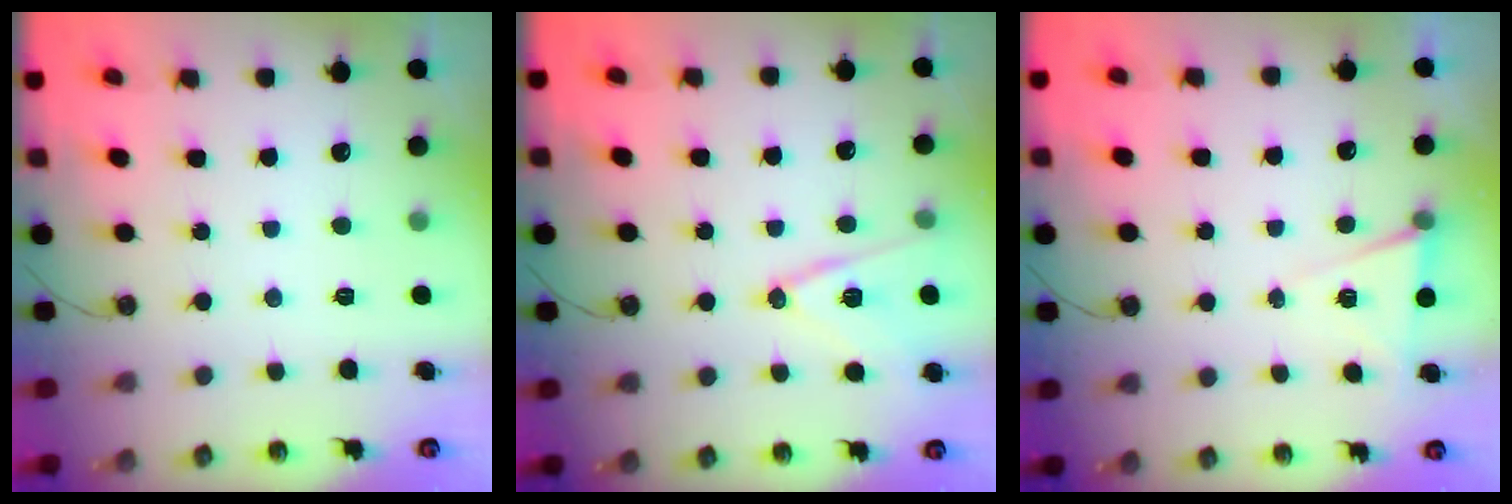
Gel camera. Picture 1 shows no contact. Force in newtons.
{"total": 11.5, "press": 10.9, "slide": 3.8}
{"total": 5.9, "press": 4.0, "slide": 4.4}